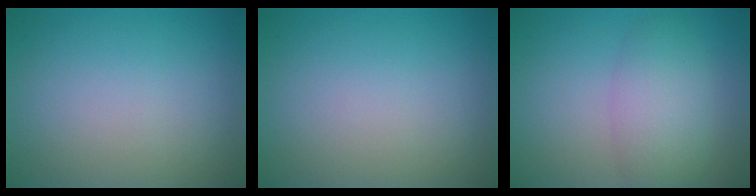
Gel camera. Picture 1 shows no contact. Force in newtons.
{"total": 0.0}
{"total": 4.3, "press": 4.2, "slide": 0.2}